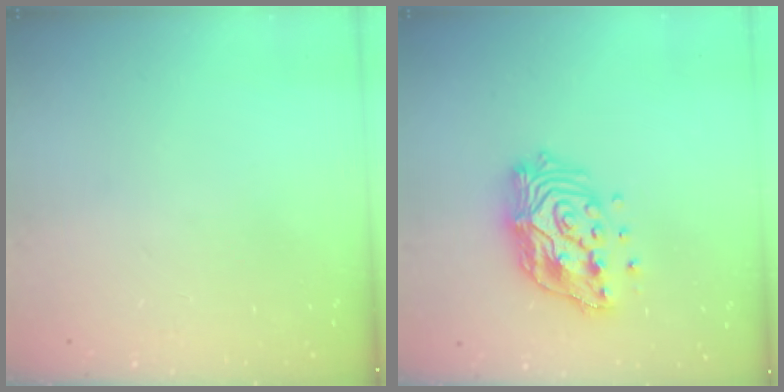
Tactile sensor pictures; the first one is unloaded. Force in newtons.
{"total": 15.9, "press": 15.8, "slide": 1.5}